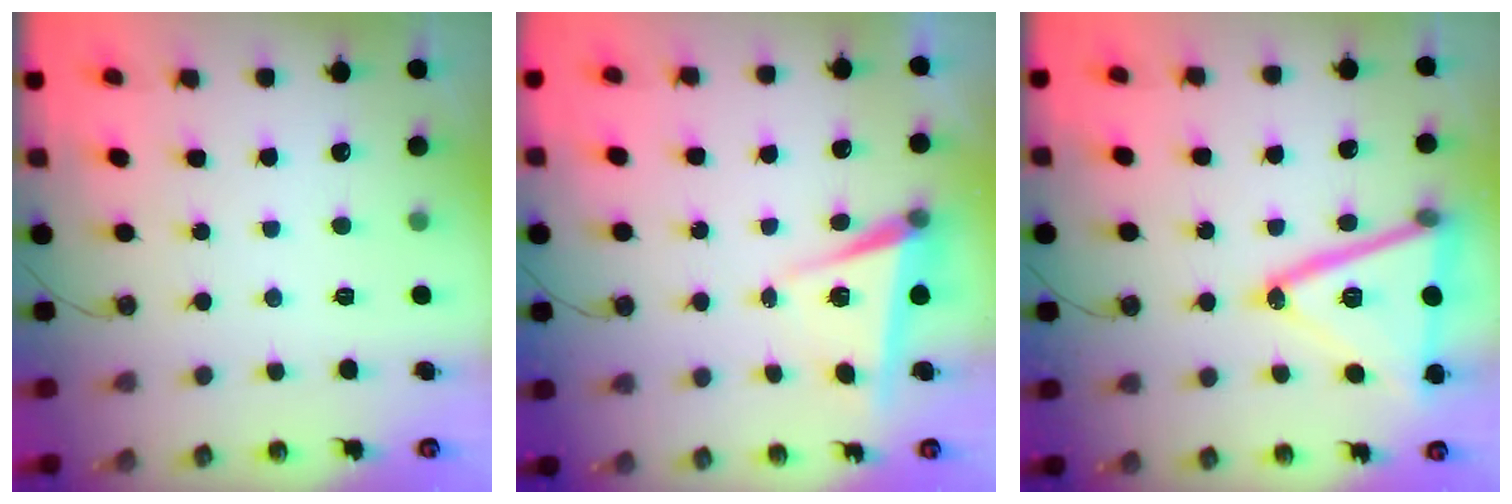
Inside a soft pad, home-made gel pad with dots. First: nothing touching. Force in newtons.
{"total": 6.8, "press": 5.8, "slide": 3.7}
{"total": 22.6, "press": 22.3, "slide": 3.3}